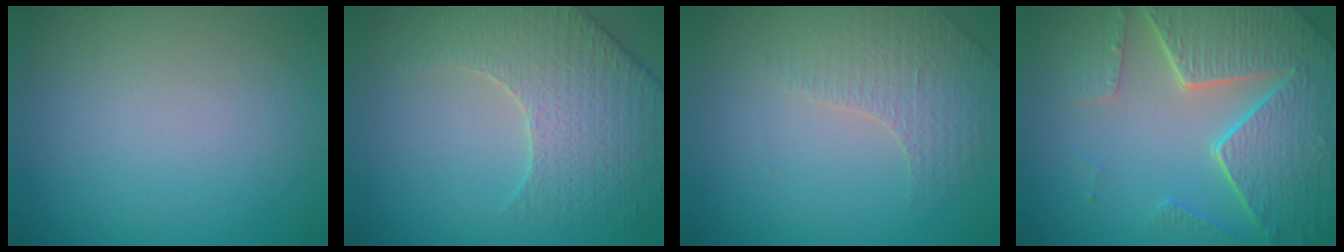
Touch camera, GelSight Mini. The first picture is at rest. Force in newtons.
{"total": 4.7, "press": 4.6, "slide": 1.2}
{"total": 1.8, "press": 1.6, "slide": 0.8}
{"total": 8.4, "press": 6.0, "slide": 5.8}